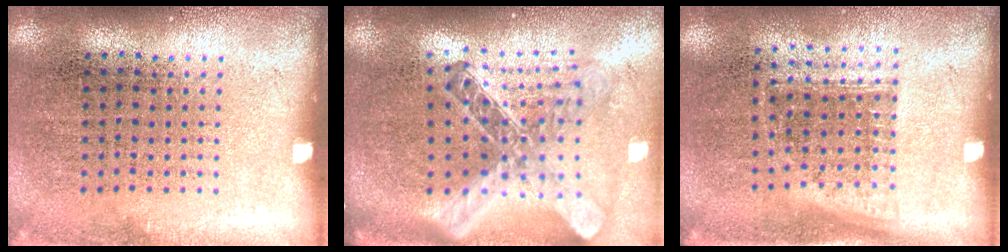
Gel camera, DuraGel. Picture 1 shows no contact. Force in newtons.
{"total": 2.7, "press": 2.0, "slide": 1.9}
{"total": 1.1, "press": 0.8, "slide": 0.8}